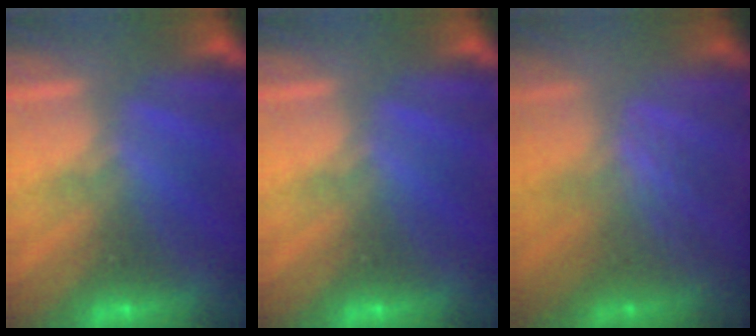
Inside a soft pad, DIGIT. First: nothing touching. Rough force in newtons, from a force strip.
{"total": 0.0}
{"total": 2.4}